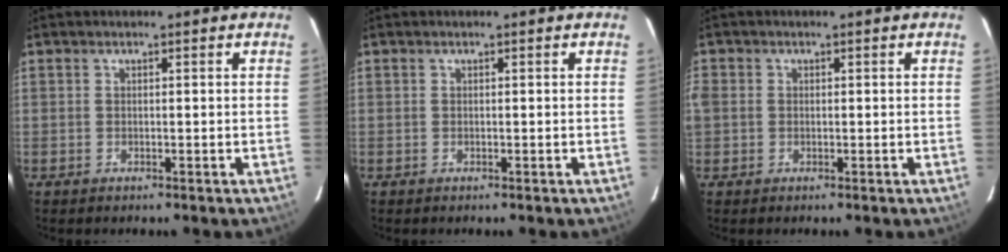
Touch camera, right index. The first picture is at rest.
{"total": 0.0}
{"total": 2.5, "force": [-0.6, 2.2, 1.1], "torque": [-0.023, -0.001, -0.016]}